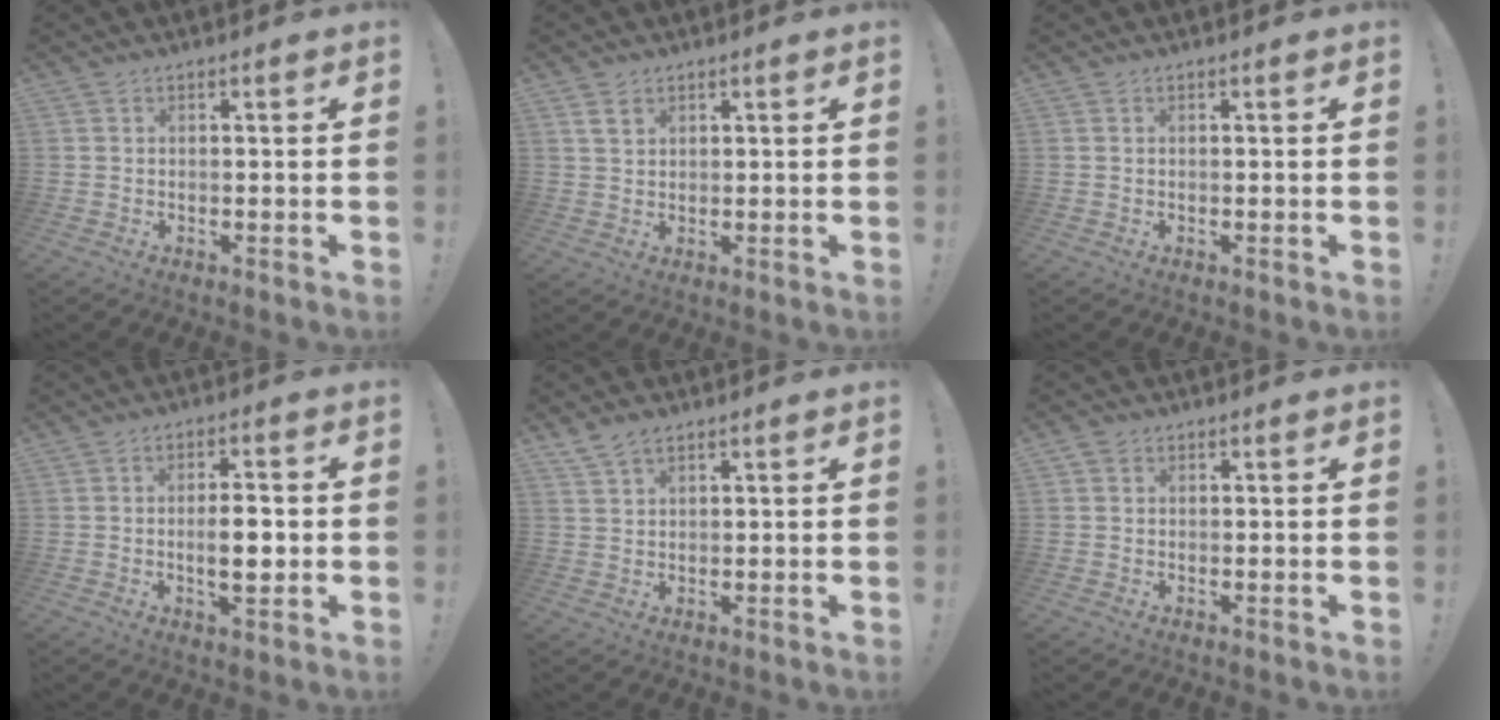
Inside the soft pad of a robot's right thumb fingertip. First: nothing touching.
{"total": 3.1, "force": [2.0, 1.7, 1.7], "torque": [-0.022, -0.007, 0.035]}
{"total": 0.0}
{"total": 6.7, "force": [-0.8, 2.3, 6.2], "torque": [-0.096, -0.007, -0.022]}
{"total": 4.2, "force": [3.2, 1.9, 2.0], "torque": [-0.034, -0.014, 0.061]}
{"total": 1.3, "force": [0.7, 1.1, 0.3], "torque": [-0.004, 0.001, 0.013]}